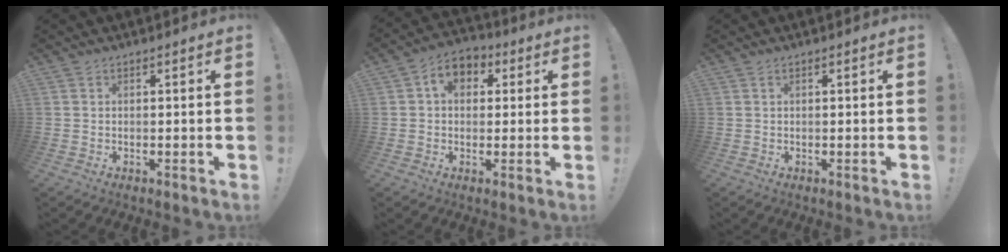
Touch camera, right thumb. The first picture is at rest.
{"total": 7.2, "force": [1.9, 5.5, 4.3], "torque": [-0.065, 0.006, 0.034]}
{"total": 0.0}